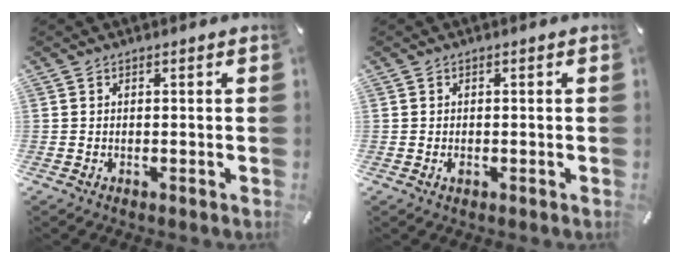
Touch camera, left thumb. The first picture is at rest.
{"total": 1.0, "force": [-0.3, 0.7, 0.7], "torque": [-0.013, 0.001, -0.006]}